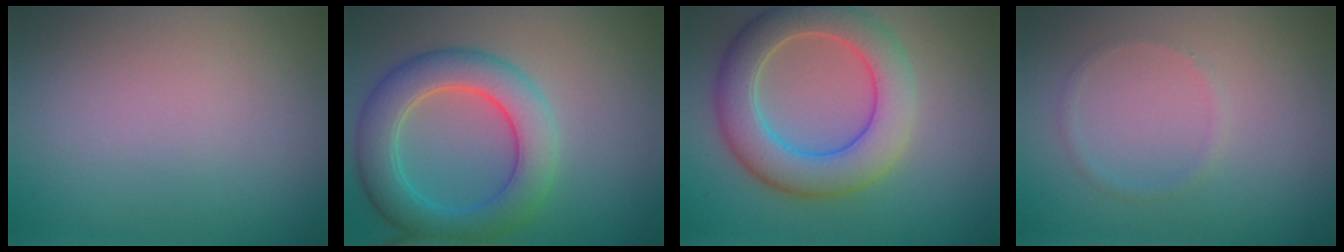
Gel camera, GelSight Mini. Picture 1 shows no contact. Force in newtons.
{"total": 6.3, "press": 6.3, "slide": 0.5}
{"total": 7.1, "press": 7.1, "slide": 0.3}
{"total": 0.7, "press": 0.7, "slide": 0.1}